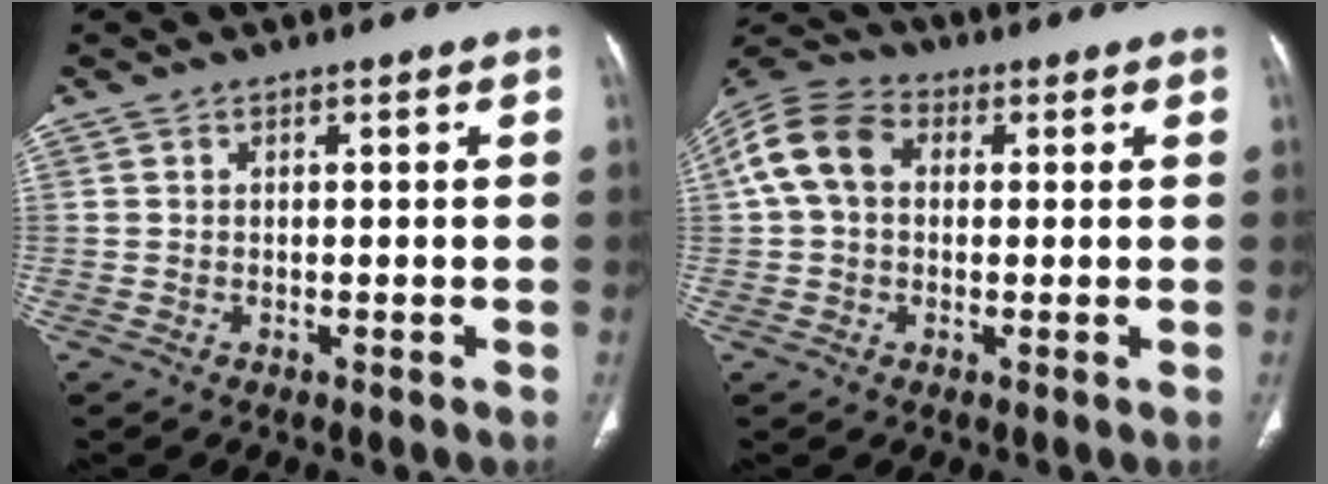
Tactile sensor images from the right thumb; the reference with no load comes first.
{"total": 10.3, "force": [1.5, 7.5, 6.8], "torque": [-0.137, 0.032, 0.018]}